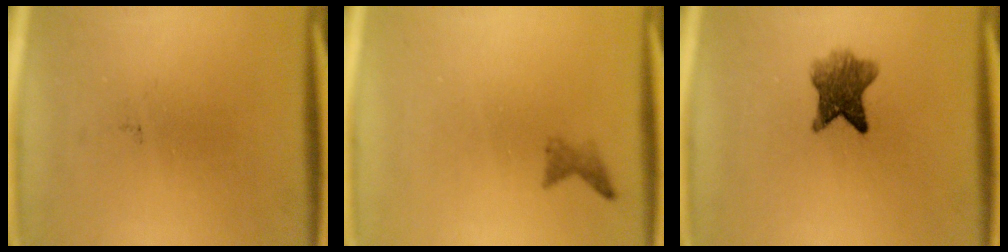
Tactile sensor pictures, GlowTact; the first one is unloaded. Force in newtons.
{"total": 1.1}
{"total": 5.9}